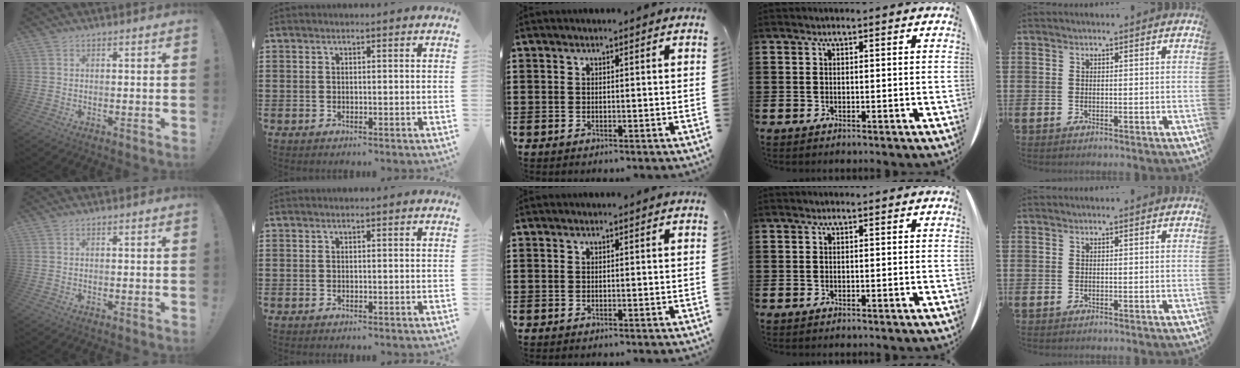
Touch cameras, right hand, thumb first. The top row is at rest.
{}